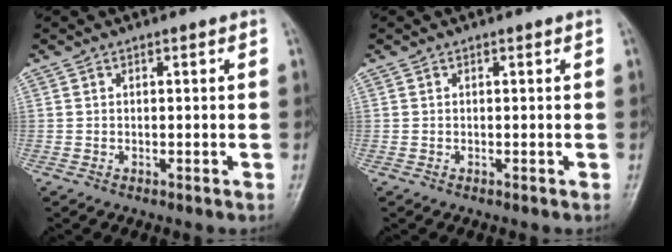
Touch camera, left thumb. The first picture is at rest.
{"total": 0.0}